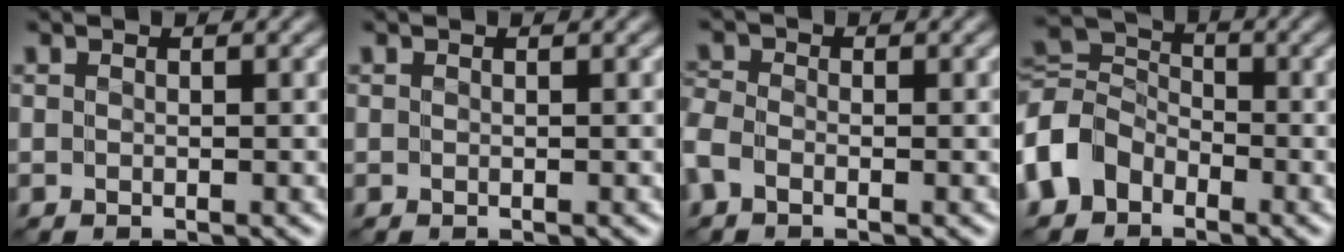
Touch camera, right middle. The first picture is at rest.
{"total": 0.0}
{"total": 2.0, "force": [-1.1, 1.2, 1.2], "torque": [-0.032, 0.005, -0.038]}
{"total": 5.7, "force": [-2.4, 4.5, 2.6], "torque": [-0.060, 0.012, -0.073]}